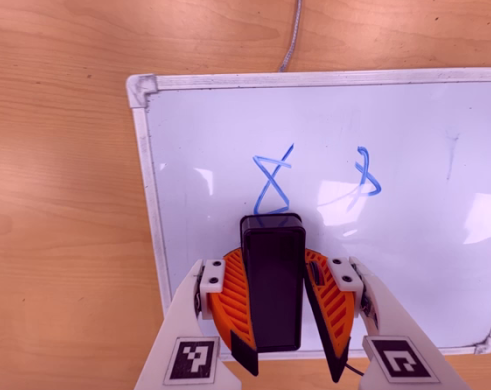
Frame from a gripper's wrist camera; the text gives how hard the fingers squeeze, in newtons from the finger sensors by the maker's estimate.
{"total": 8.8, "left": 9.1, "right": 8.5}